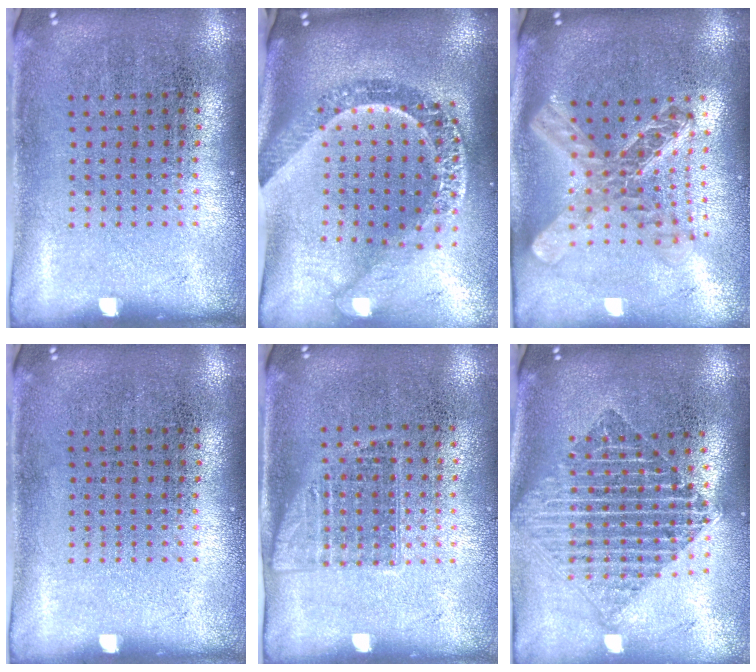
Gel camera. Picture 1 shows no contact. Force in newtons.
{"total": 3.0, "press": 2.4, "slide": 1.9}
{"total": 2.4, "press": 1.9, "slide": 1.4}
{"total": 0.0}
{"total": 1.0, "press": 0.9, "slide": 0.5}
{"total": 2.2, "press": 1.8, "slide": 1.3}